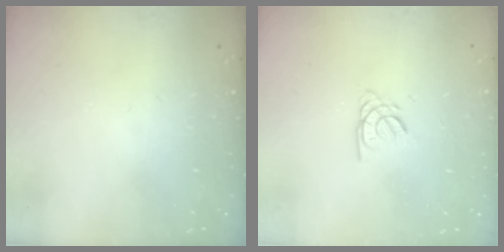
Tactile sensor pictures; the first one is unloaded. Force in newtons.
{"total": 1.8, "press": 1.8, "slide": 0.3}